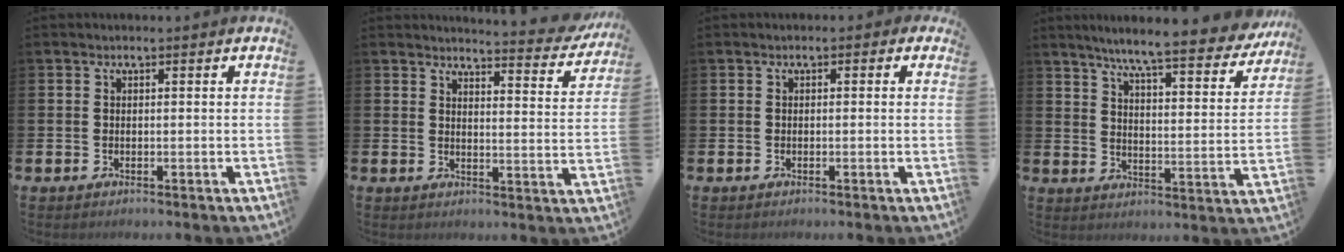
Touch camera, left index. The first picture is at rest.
{"total": 4.1, "force": [4.0, 0.0, 0.6], "torque": [-0.013, -0.033, 0.065]}
{"total": 0.7, "force": [-0.3, 0.6, 0.3], "torque": [-0.005, 0.006, -0.008]}
{"total": 8.0, "force": [7.1, 0.4, 3.5], "torque": [-0.082, -0.053, 0.118]}